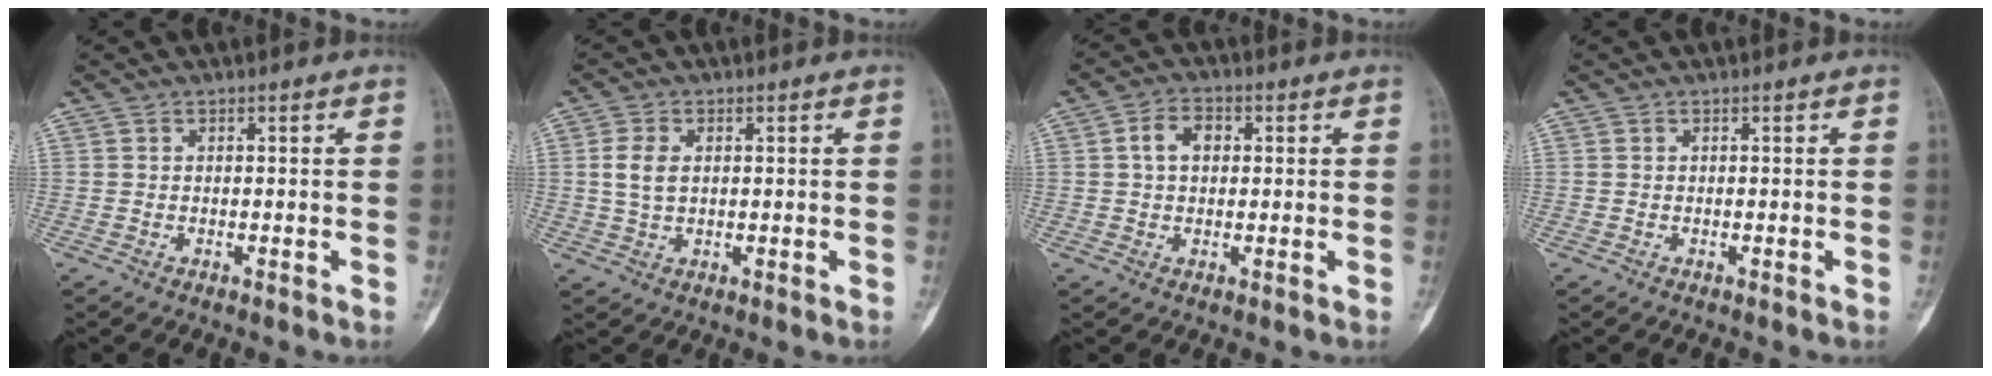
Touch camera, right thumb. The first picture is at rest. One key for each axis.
{"total": 4.4, "fx": 0.7, "fy": 2.8, "fz": 3.4, "tx": -0.070, "ty": 0.002, "tz": 0.015}
{"total": 5.0, "fx": 0.9, "fy": 3.5, "fz": 3.4, "tx": -0.054, "ty": 0.012, "tz": 0.012}
{"total": 0.0}